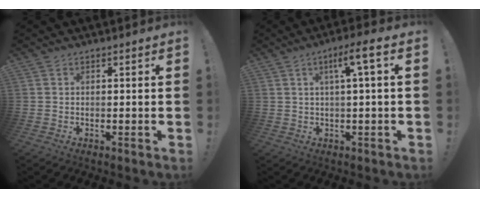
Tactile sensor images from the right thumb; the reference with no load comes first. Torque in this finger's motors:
{"motor_torque": [-0.03, 0.04, -0.18, -0.04, 0.06]}